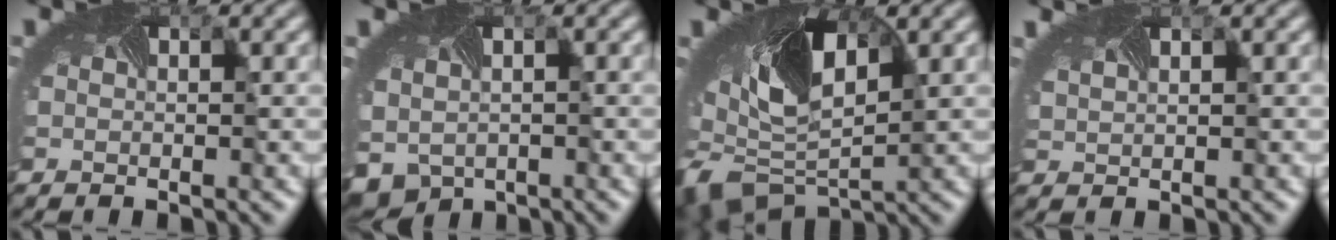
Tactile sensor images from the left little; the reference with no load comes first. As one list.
[{"total": 4.8, "force": [-1.9, 3.4, 2.7], "torque": [-0.070, -0.045, -0.009]}, {"total": 8.5, "force": [-0.8, 4.4, 7.2], "torque": [-0.155, -0.033, -0.012]}, {"total": 2.0, "force": [1.6, 0.6, 1.1], "torque": [-0.041, 0.002, 0.030]}]